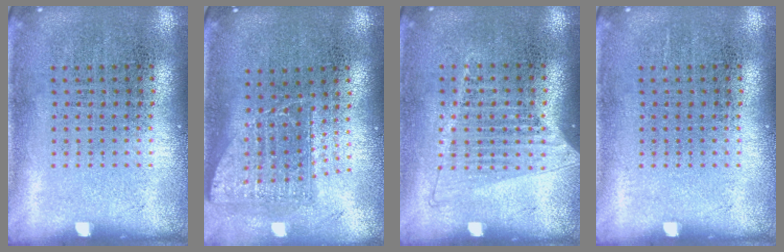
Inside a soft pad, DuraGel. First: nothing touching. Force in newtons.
{"total": 1.7, "press": 1.3, "slide": 1.1}
{"total": 1.2, "press": 1.1, "slide": 0.5}
{"total": 0.0}